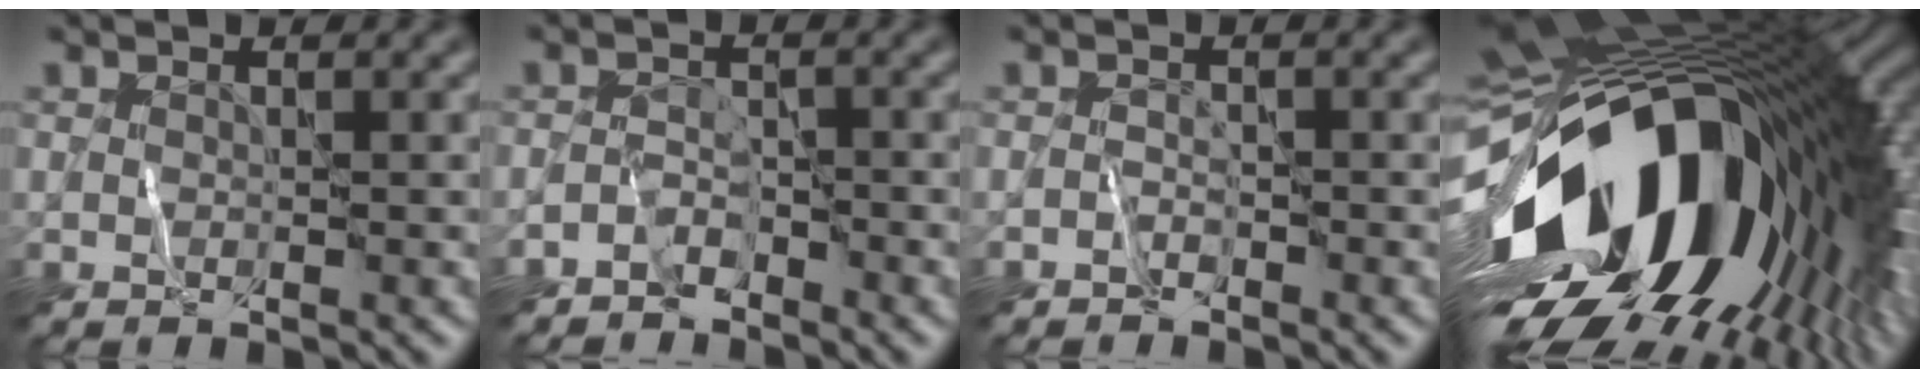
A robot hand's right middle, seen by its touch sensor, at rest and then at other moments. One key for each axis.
{"total": 2.0, "fx": -1.8, "fy": 0.8, "fz": 0.2, "tx": 0.000, "ty": 0.008, "tz": -0.041}
{"total": 0.8, "fx": -0.7, "fy": 0.3, "fz": -0.1, "tx": 0.005, "ty": 0.007, "tz": -0.015}
{"total": 19.2, "fx": -3.4, "fy": 10.8, "fz": 15.6, "tx": -0.268, "ty": -0.023, "tz": -0.066}